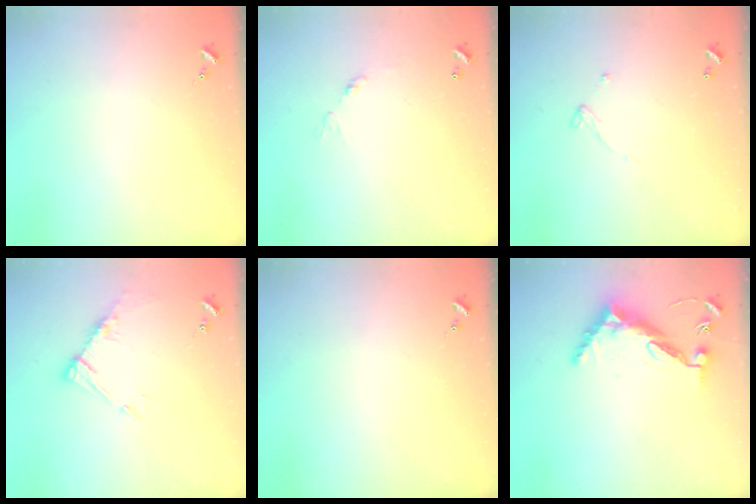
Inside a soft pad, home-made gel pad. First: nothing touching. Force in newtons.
{"total": 5.5, "press": 5.5, "slide": 0.4}
{"total": 4.9, "press": 4.9, "slide": 0.1}
{"total": 9.1, "press": 9.1, "slide": 0.7}
{"total": 0.0}
{"total": 12.1, "press": 12.0, "slide": 1.2}